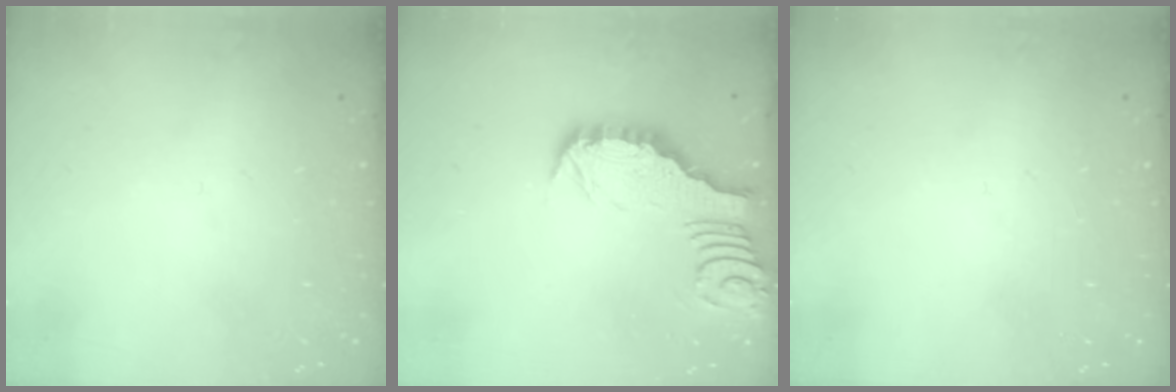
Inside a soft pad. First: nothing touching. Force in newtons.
{"total": 3.2, "press": 3.2, "slide": 0.4}
{"total": 0.0}